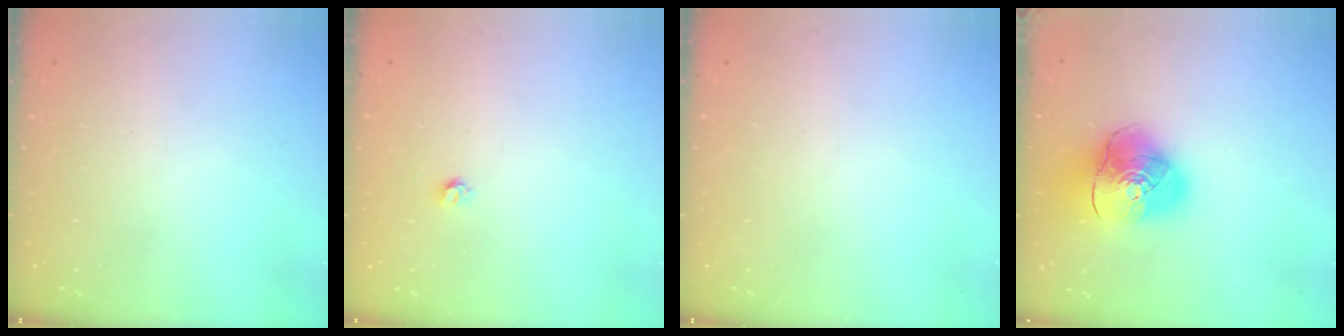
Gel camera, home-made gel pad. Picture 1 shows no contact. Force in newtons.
{"total": 3.2, "press": 3.2, "slide": 0.3}
{"total": 0.0}
{"total": 14.3, "press": 14.2, "slide": 1.9}